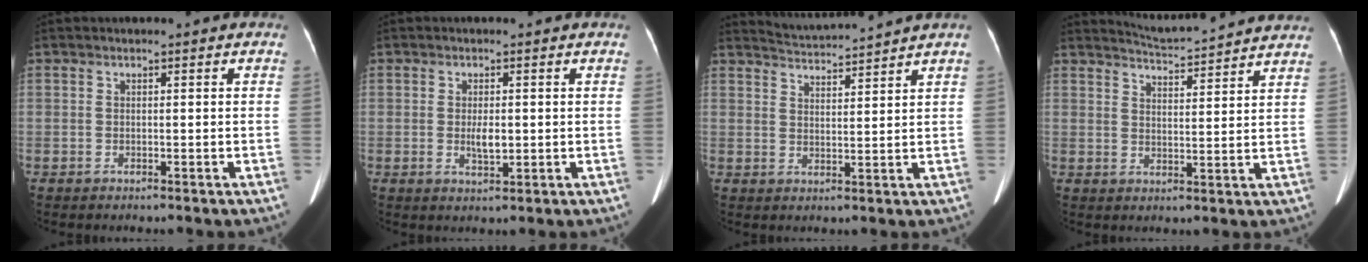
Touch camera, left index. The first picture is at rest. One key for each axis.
{"total": 2.6, "fx": -0.1, "fy": 0.9, "fz": 2.4, "tx": -0.045, "ty": -0.005, "tz": 0.000}
{"total": 6.0, "fx": 5.8, "fy": -1.4, "fz": 0.5, "tx": -0.020, "ty": 0.004, "tz": 0.096}
{"total": 10.0, "fx": 9.8, "fy": -0.4, "fz": 2.0, "tx": -0.044, "ty": 0.011, "tz": 0.130}